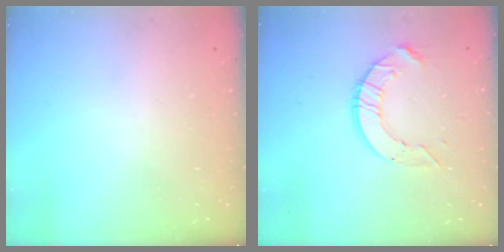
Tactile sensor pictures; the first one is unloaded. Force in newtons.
{"total": 8.4, "press": 8.4, "slide": 0.6}